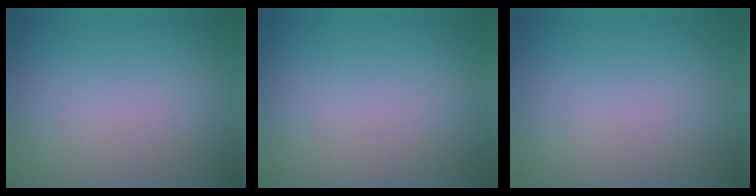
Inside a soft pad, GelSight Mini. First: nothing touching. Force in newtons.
{"total": 0.0}
{"total": 0.0}